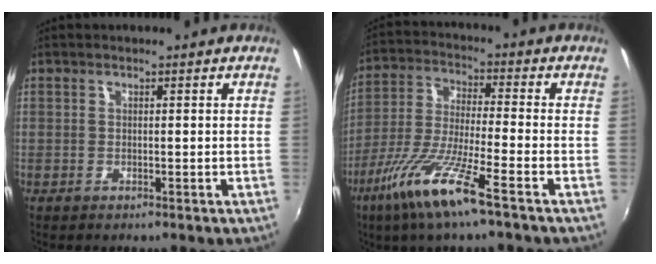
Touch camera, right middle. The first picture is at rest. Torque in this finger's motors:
{"motor_torque": [1.11, -1.03, 0.79, 0.21]}